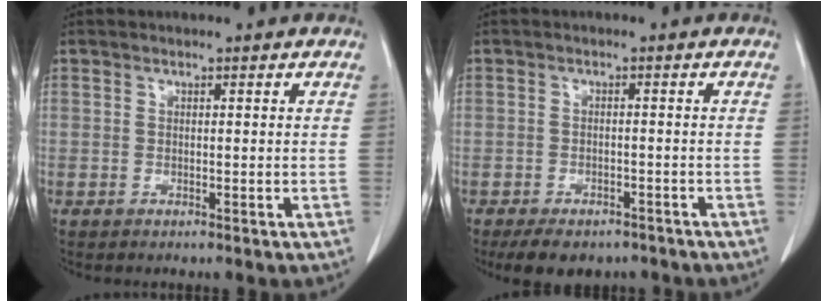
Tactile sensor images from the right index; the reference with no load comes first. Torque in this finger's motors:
{"motor_torque": [-0.38, -0.51, -0.12, -0.05]}